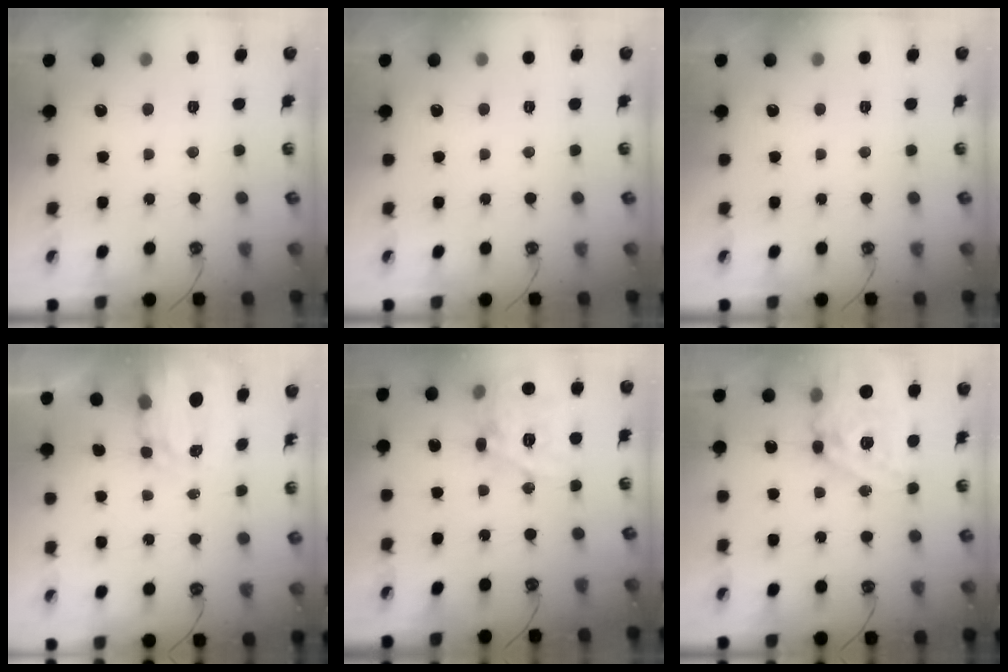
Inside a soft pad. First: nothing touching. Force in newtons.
{"total": 0.0}
{"total": 0.0}
{"total": 3.9, "press": 3.9, "slide": 0.3}
{"total": 18.1, "press": 17.9, "slide": 2.3}
{"total": 18.0, "press": 17.9, "slide": 1.8}